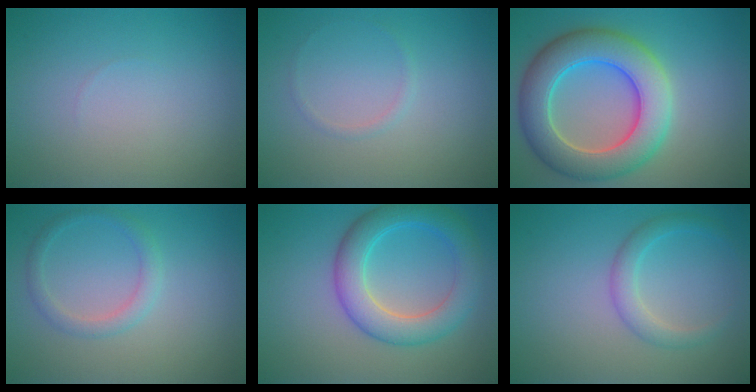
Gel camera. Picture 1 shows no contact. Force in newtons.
{"total": 0.7, "press": 0.7, "slide": 0.1}
{"total": 8.7, "press": 8.7, "slide": 0.3}
{"total": 1.9, "press": 1.9, "slide": 0.1}
{"total": 5.6, "press": 5.6, "slide": 0.1}
{"total": 2.2, "press": 2.2, "slide": 0.0}